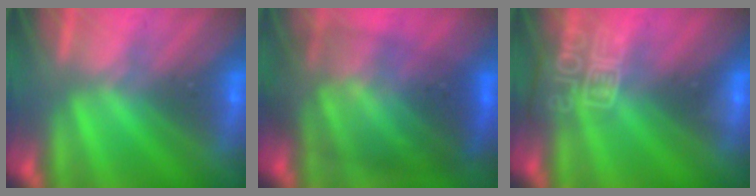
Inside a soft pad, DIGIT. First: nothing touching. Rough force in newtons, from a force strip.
{"total": 7.8}
{"total": 7.1}